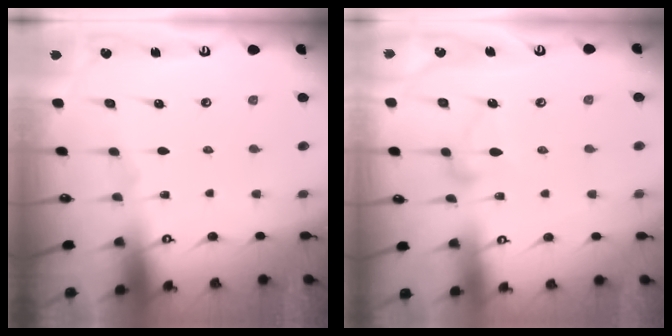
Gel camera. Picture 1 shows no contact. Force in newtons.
{"total": 7.8, "press": 7.8, "slide": 0.4}